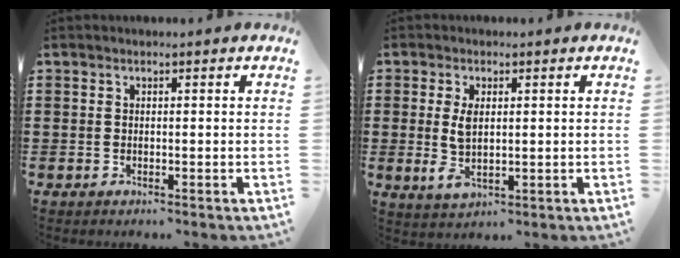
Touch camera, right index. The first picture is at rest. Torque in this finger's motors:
{"motor_torque": [1.75, 0.39, 0.64, 0.16]}